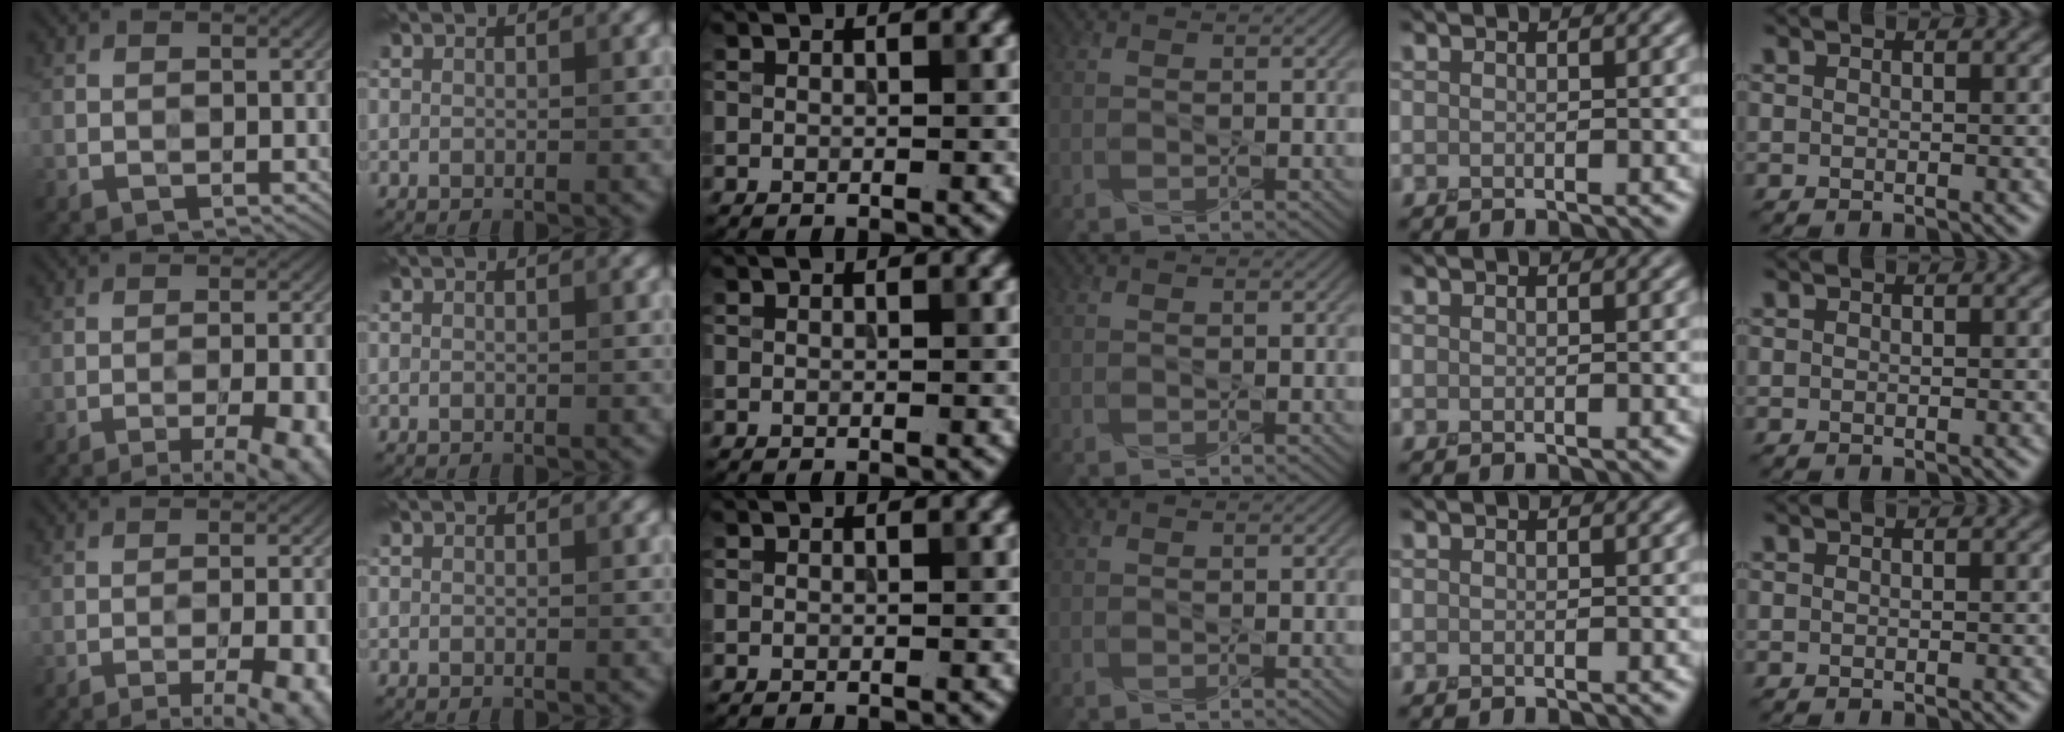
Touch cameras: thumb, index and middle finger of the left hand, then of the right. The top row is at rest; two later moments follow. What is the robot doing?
{"motion": "press", "object": "syringe"}